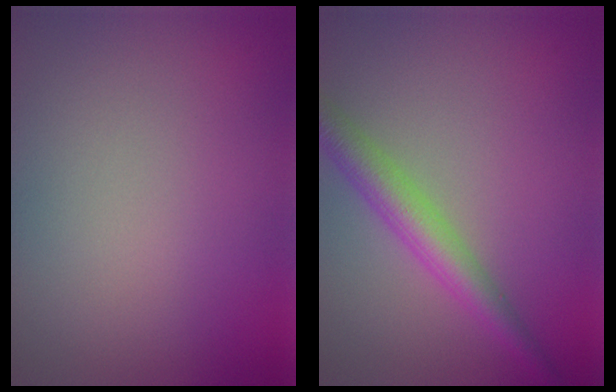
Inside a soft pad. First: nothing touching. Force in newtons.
{"total": 4.0, "press": 4.0, "slide": 0.0}